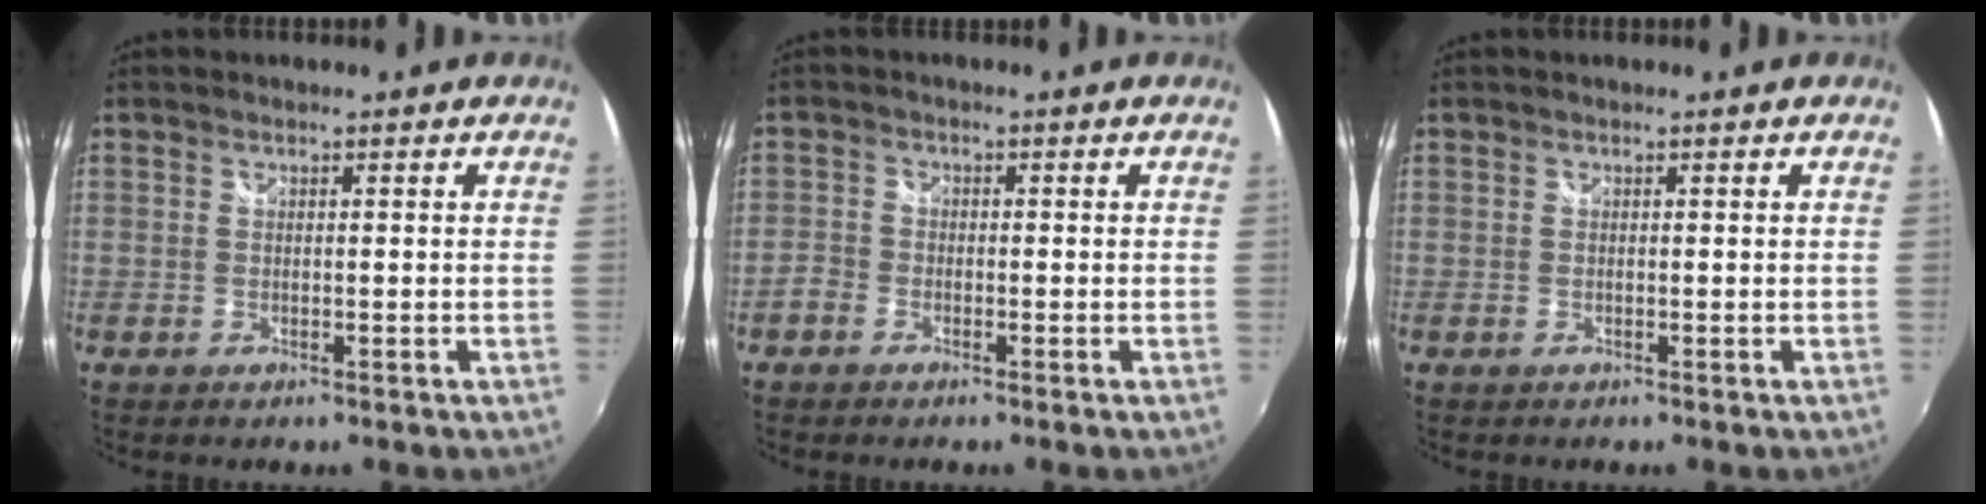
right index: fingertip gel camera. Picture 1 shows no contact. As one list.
[{"total": 2.8, "force": [-1.9, 2.0, 0.6], "torque": [-0.019, 0.003, -0.040]}, {"total": 0.0}]